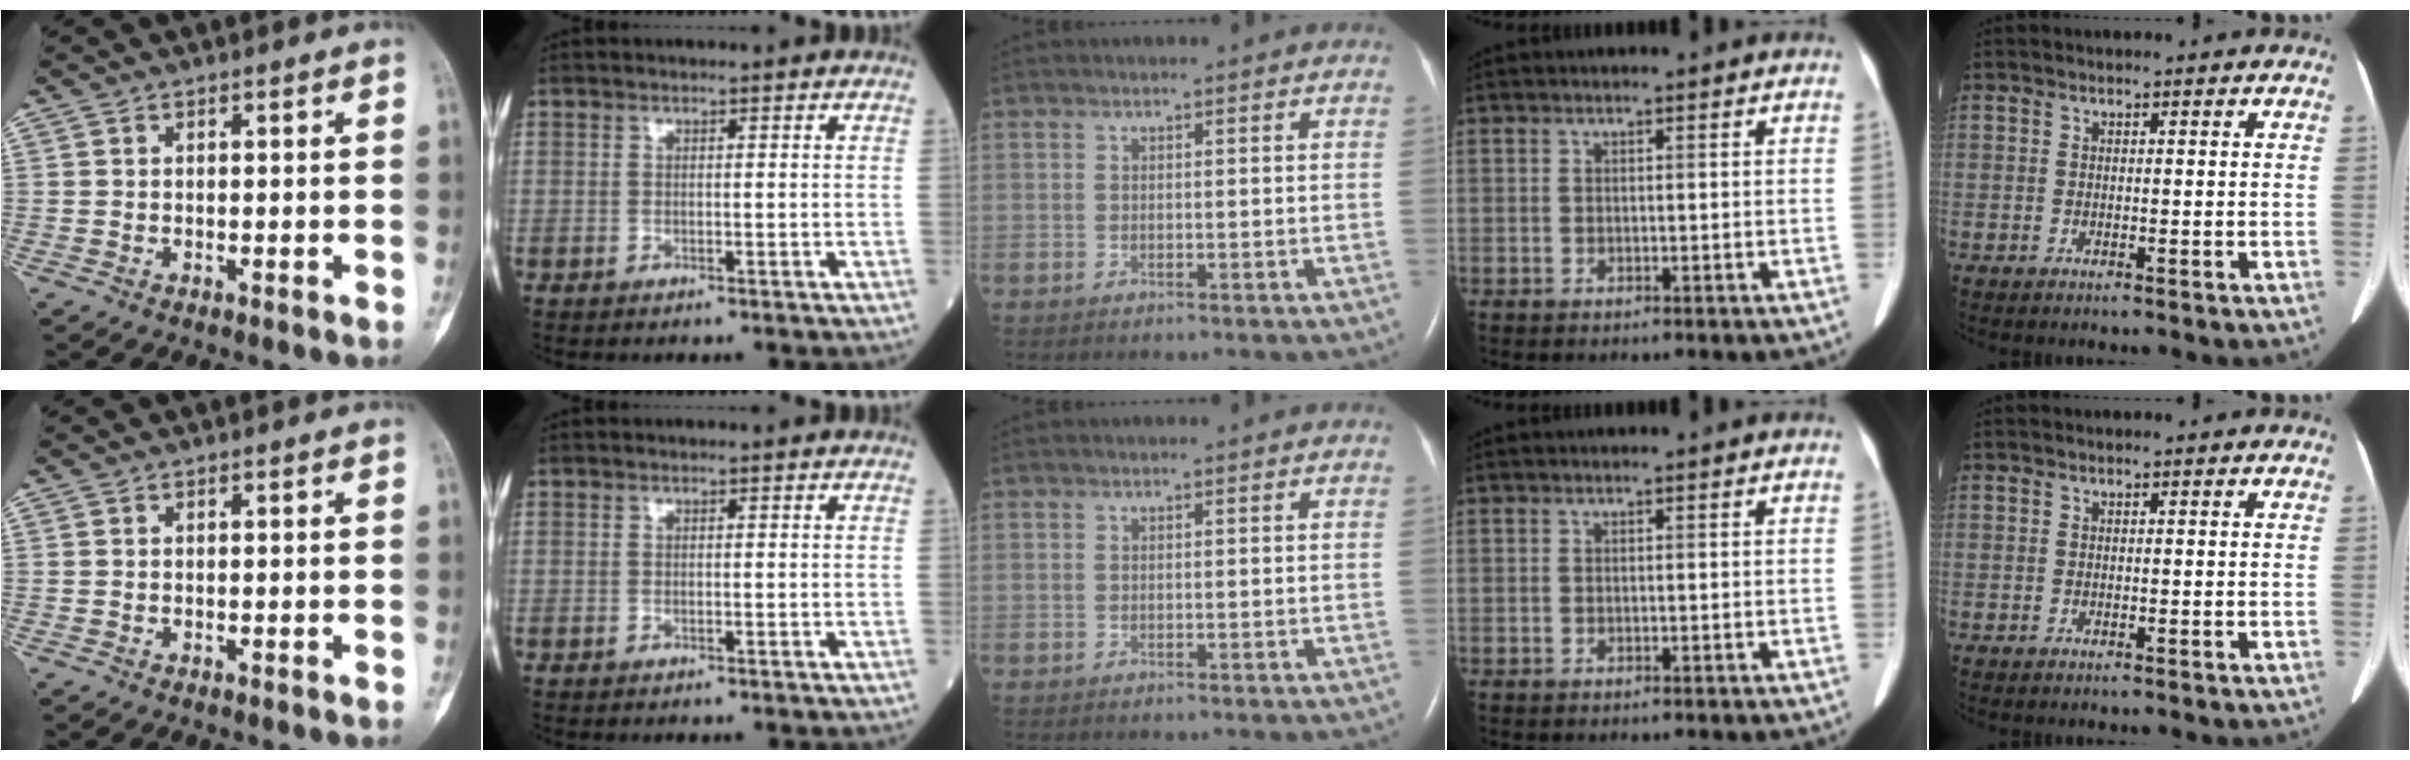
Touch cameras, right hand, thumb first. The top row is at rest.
{}